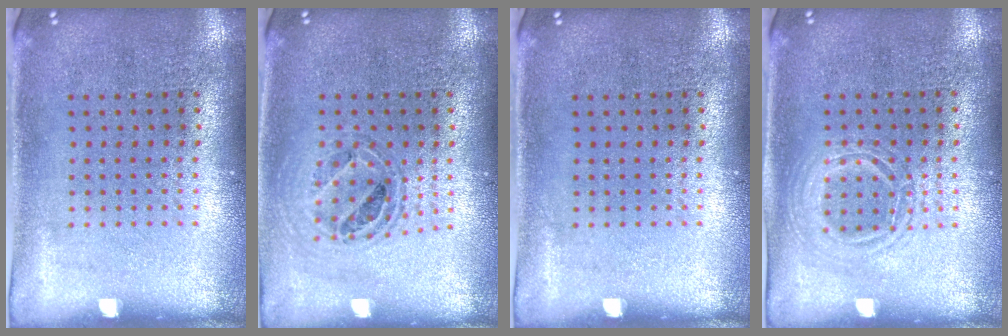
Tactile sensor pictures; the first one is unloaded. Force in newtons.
{"total": 0.8, "press": 0.7, "slide": 0.2}
{"total": 0.0}
{"total": 1.2, "press": 1.1, "slide": 0.3}